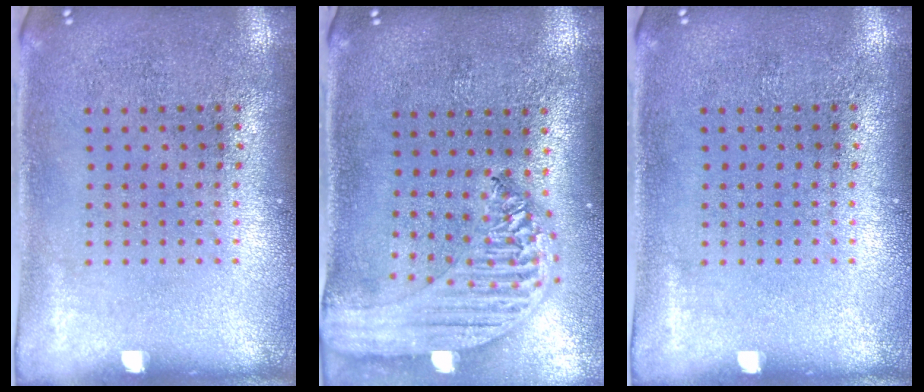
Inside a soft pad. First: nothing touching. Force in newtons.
{"total": 2.3, "press": 2.0, "slide": 1.1}
{"total": 0.0}